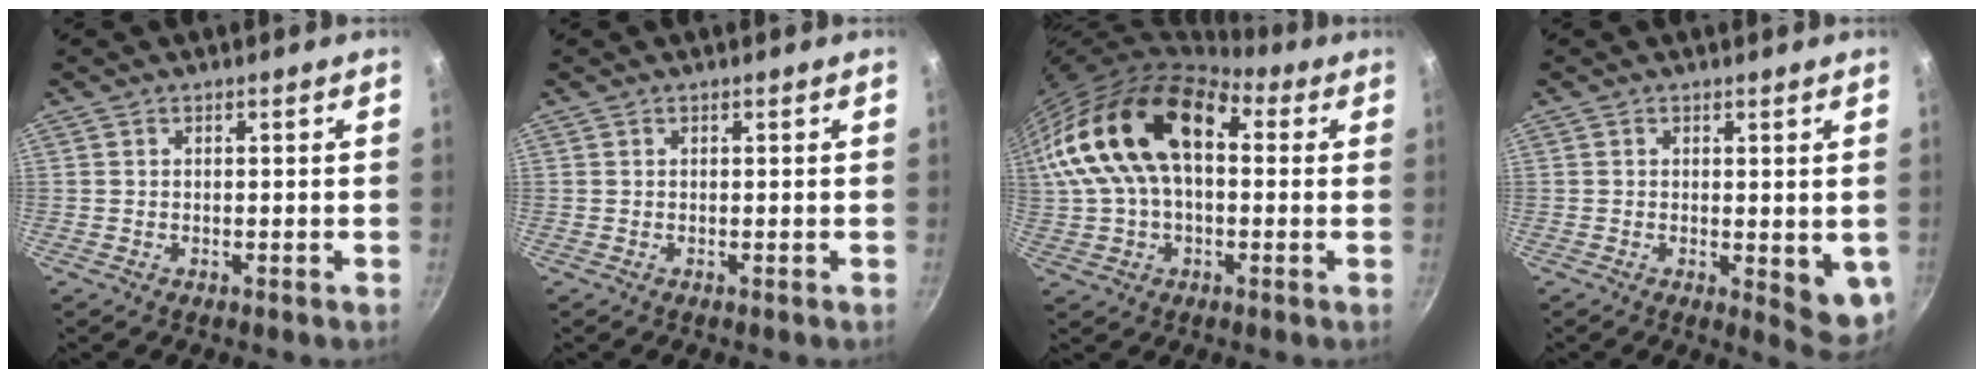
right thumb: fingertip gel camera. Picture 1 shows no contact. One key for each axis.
{"total": 0.0}
{"total": 23.5, "fx": 4.0, "fy": 14.4, "fz": 18.2, "tx": -0.347, "ty": 0.044, "tz": 0.058}
{"total": 6.9, "fx": -0.3, "fy": 3.0, "fz": 6.2, "tx": -0.070, "ty": -0.012, "tz": 0.001}